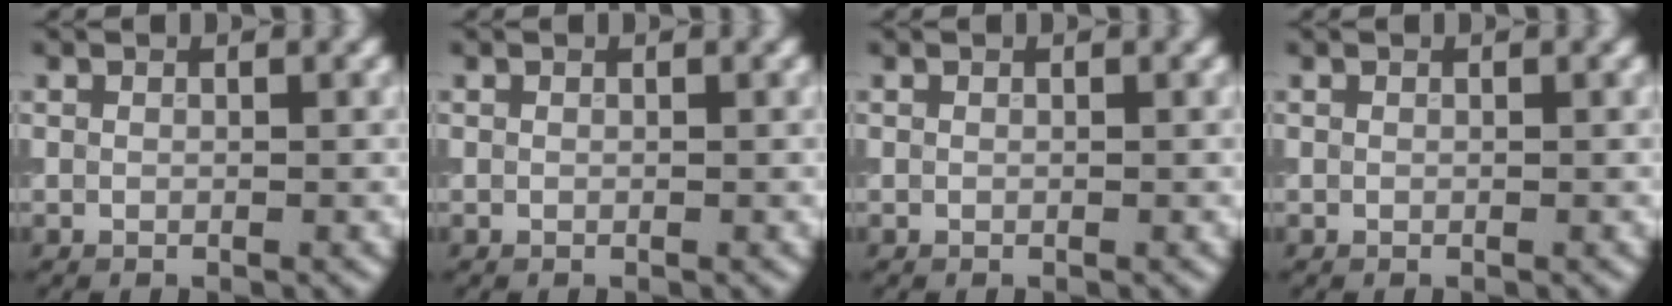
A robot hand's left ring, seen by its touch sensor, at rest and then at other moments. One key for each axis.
{"total": 0.0}
{"total": 0.0}
{"total": 0.0}